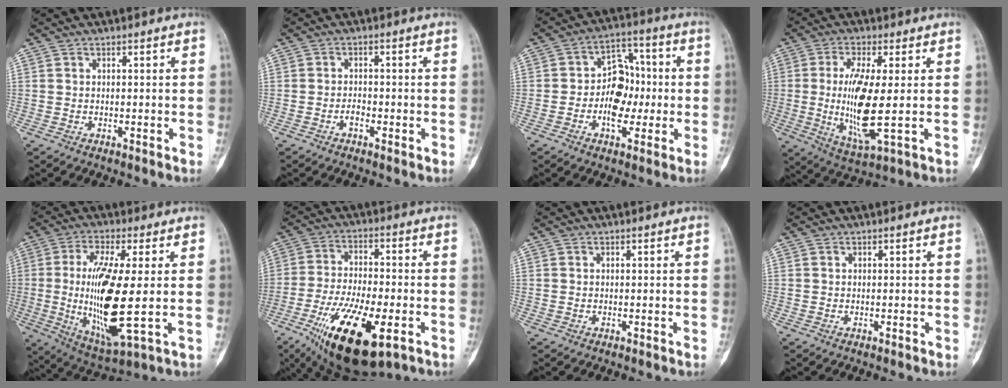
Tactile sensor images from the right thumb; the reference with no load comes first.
{"total": 1.9, "force": [-0.9, 0.9, 1.5], "torque": [-0.021, 0.008, -0.018]}
{"total": 10.0, "force": [-1.7, 7.0, 7.0], "torque": [-0.073, 0.036, -0.036]}
{"total": 12.5, "force": [-0.3, 3.0, 12.1], "torque": [-0.255, -0.022, -0.001]}
{"total": 16.9, "force": [-0.6, 4.0, 16.4], "torque": [-0.334, -0.022, -0.004]}
{"total": 18.9, "force": [-8.3, 7.0, 15.5], "torque": [-0.298, 0.001, -0.133]}
{"total": 0.0}
{"total": 0.0}